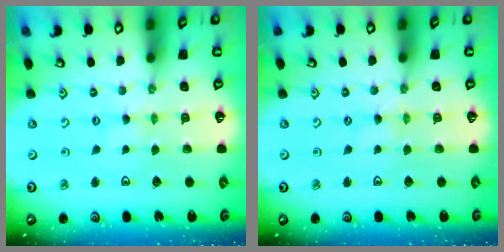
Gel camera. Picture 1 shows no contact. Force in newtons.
{"total": 1.3, "press": 1.2, "slide": 0.3}